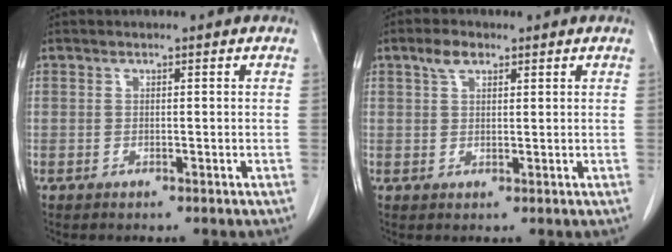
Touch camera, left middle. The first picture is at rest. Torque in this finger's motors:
{"motor_torque": [0.26, -0.13, -0.07, 0.00]}